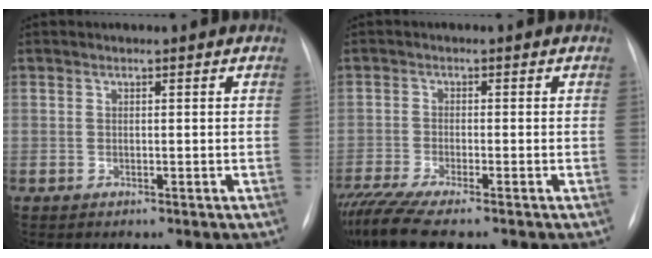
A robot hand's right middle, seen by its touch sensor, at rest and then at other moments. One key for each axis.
{"total": 7.7, "fx": -6.4, "fy": -0.1, "fz": 4.2, "tx": -0.075, "ty": -0.022, "tz": -0.111}